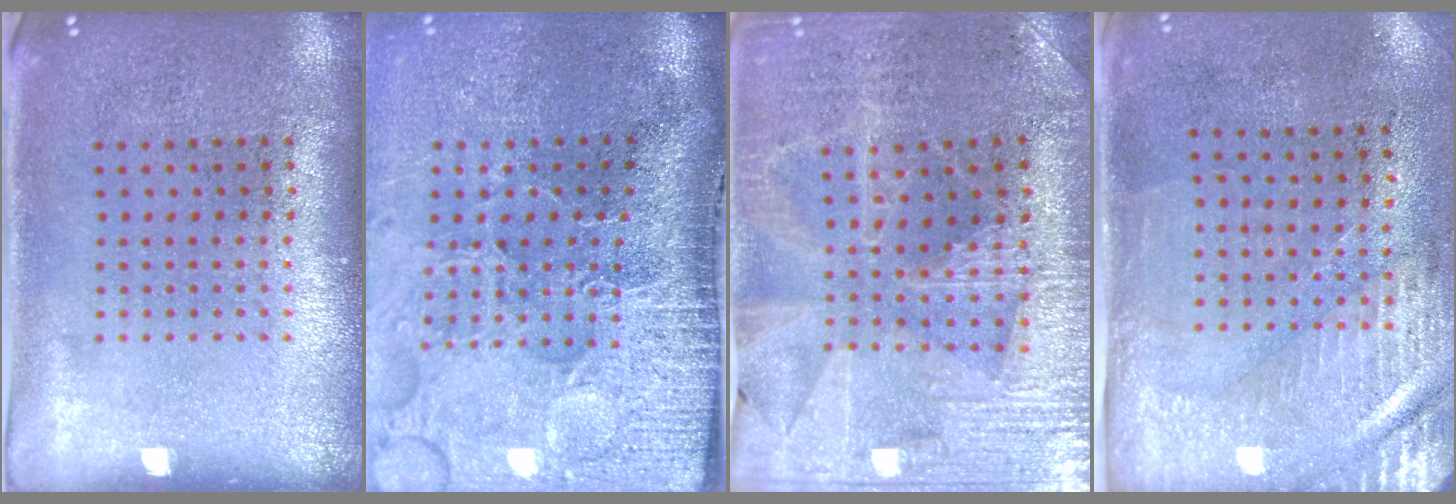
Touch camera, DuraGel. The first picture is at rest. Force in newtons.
{"total": 5.1, "press": 4.1, "slide": 3.1}
{"total": 3.0, "press": 3.0, "slide": 0.4}
{"total": 3.0, "press": 2.5, "slide": 1.6}